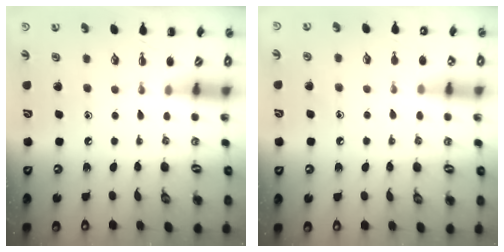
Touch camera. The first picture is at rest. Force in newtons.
{"total": 8.6, "press": 8.2, "slide": 2.4}